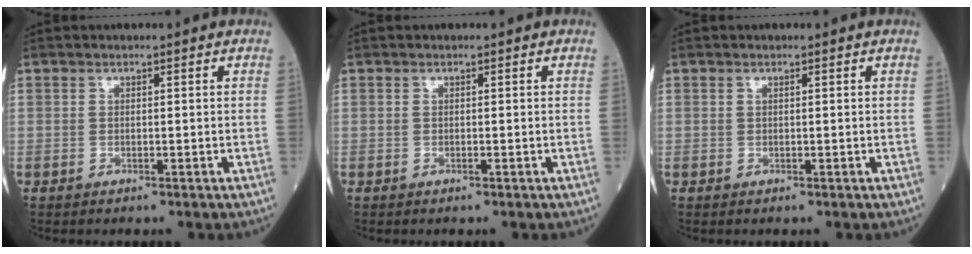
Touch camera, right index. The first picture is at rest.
{"total": 0.0}
{"total": 0.0}